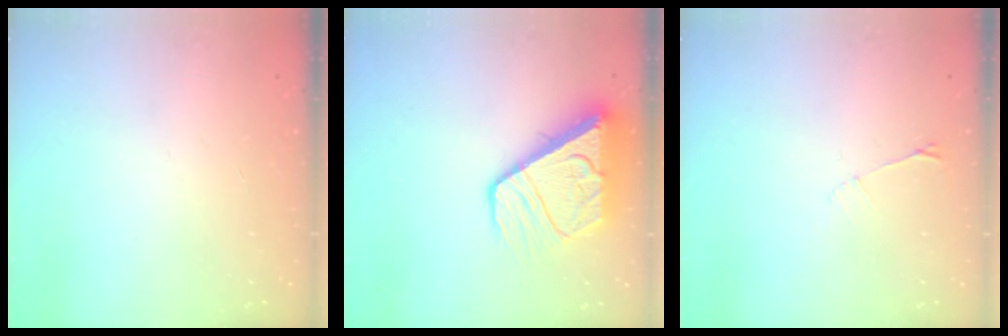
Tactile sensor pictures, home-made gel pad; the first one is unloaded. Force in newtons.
{"total": 12.5, "press": 12.5, "slide": 1.4}
{"total": 3.0, "press": 3.0, "slide": 0.5}